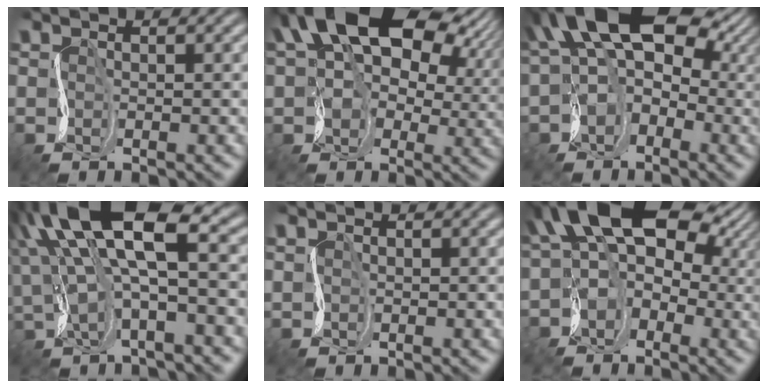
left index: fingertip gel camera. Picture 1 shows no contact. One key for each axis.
{"total": 14.5, "fx": 6.2, "fy": 9.5, "fz": 9.1, "tx": -0.144, "ty": 0.020, "tz": 0.110}
{"total": 12.3, "fx": 2.8, "fy": 8.3, "fz": 8.6, "tx": -0.121, "ty": 0.008, "tz": 0.047}
{"total": 11.7, "fx": 4.8, "fy": 3.9, "fz": 9.9, "tx": -0.199, "ty": 0.022, "tz": 0.094}
{"total": 0.9, "fx": 0.7, "fy": 0.2, "fz": -0.5, "tx": 0.019, "ty": 0.003, "tz": 0.016}
{"total": 11.1, "fx": 2.4, "fy": 7.9, "fz": 7.4, "tx": -0.100, "ty": 0.006, "tz": 0.037}